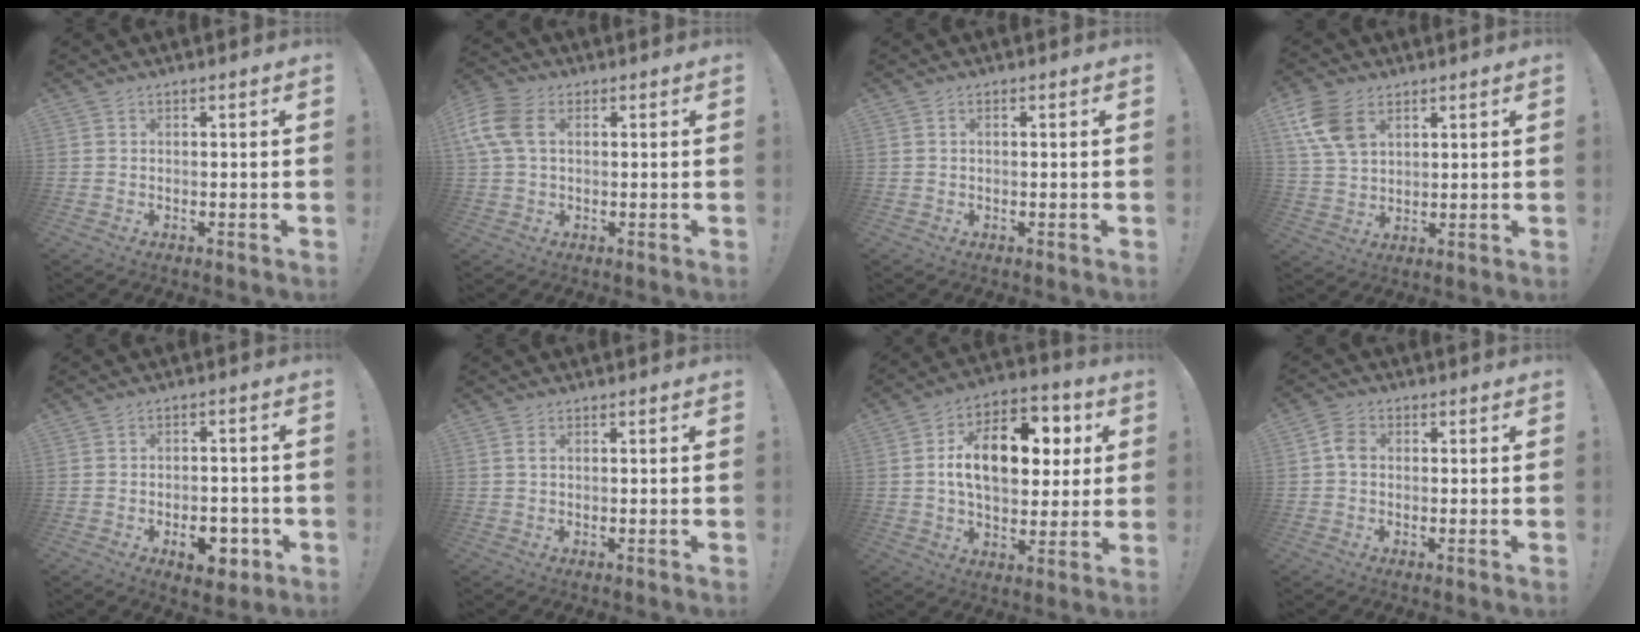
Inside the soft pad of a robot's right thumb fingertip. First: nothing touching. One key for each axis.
{"total": 10.8, "fx": 2.5, "fy": 7.2, "fz": 7.7, "tx": -0.166, "ty": 0.002, "tz": 0.048}
{"total": 0.8, "fx": 0.2, "fy": 0.4, "fz": 0.7, "tx": -0.019, "ty": 0.004, "tz": 0.005}
{"total": 11.1, "fx": 5.4, "fy": 7.1, "fz": 6.7, "tx": -0.126, "ty": -0.014, "tz": 0.106}
{"total": 8.5, "fx": -4.2, "fy": 5.2, "fz": 5.3, "tx": -0.045, "ty": 0.023, "tz": -0.065}
{"total": 1.2, "fx": 0.5, "fy": 0.6, "fz": 0.9, "tx": -0.012, "ty": 0.000, "tz": 0.006}
{"total": 17.6, "fx": 3.2, "fy": 10.8, "fz": 13.5, "tx": -0.203, "ty": -0.001, "tz": 0.055}
{"total": 4.4, "fx": -0.1, "fy": 3.3, "fz": 3.0, "tx": -0.045, "ty": 0.010, "tz": 0.001}